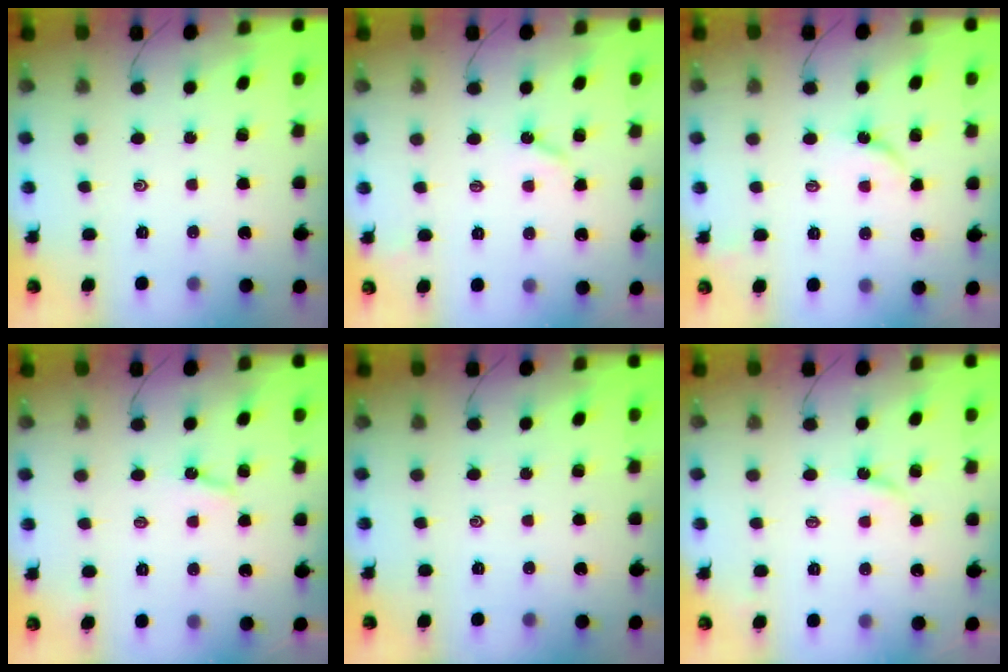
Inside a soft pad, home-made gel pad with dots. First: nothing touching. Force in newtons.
{"total": 2.6, "press": 2.6, "slide": 0.4}
{"total": 3.4, "press": 3.4, "slide": 0.6}
{"total": 3.5, "press": 3.5, "slide": 0.3}
{"total": 0.0}
{"total": 2.8, "press": 2.7, "slide": 0.4}